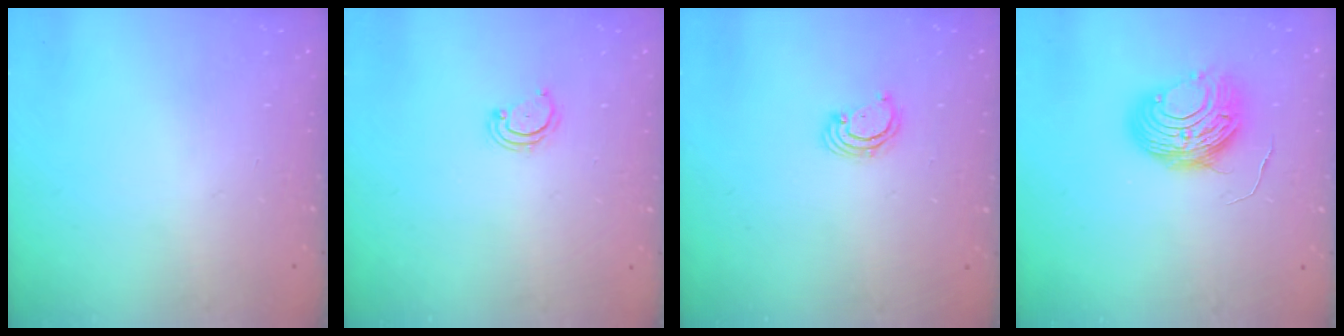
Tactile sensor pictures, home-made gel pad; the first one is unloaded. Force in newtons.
{"total": 2.8, "press": 2.8, "slide": 0.3}
{"total": 3.1, "press": 3.1, "slide": 0.3}
{"total": 10.0, "press": 10.0, "slide": 0.9}